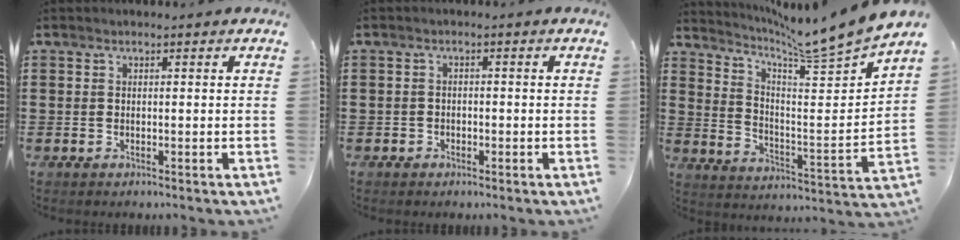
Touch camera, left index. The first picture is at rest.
{"total": 1.1, "force": [-0.7, 0.9, 0.0], "torque": [-0.006, 0.002, -0.018]}
{"total": 8.4, "force": [7.8, -1.1, 2.9], "torque": [-0.066, -0.076, 0.117]}